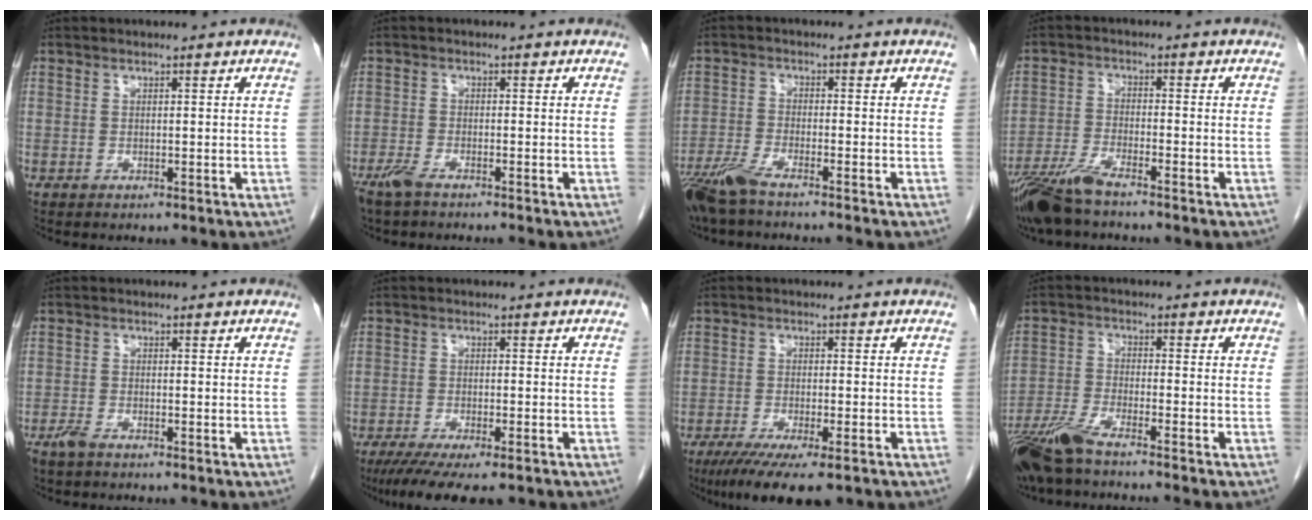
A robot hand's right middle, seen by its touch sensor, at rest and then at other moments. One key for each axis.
{"total": 3.5, "fx": -2.8, "fy": 0.2, "fz": 2.1, "tx": -0.042, "ty": -0.007, "tz": -0.054}
{"total": 6.3, "fx": -5.2, "fy": -0.1, "fz": 3.7, "tx": -0.071, "ty": -0.019, "tz": -0.099}
{"total": 6.8, "fx": -5.6, "fy": -0.3, "fz": 3.8, "tx": -0.081, "ty": -0.026, "tz": -0.112}
{"total": 1.9, "fx": -1.5, "fy": 0.3, "fz": 1.1, "tx": -0.029, "ty": -0.003, "tz": -0.032}
{"total": 10.5, "fx": -8.2, "fy": 1.8, "fz": 6.3, "tx": -0.089, "ty": -0.018, "tz": -0.125}
{"total": 10.1, "fx": -7.2, "fy": 1.6, "fz": 6.9, "tx": -0.102, "ty": -0.021, "tz": -0.111}
{"total": 8.7, "fx": -7.2, "fy": -0.4, "fz": 4.9, "tx": -0.088, "ty": -0.030, "tz": -0.134}